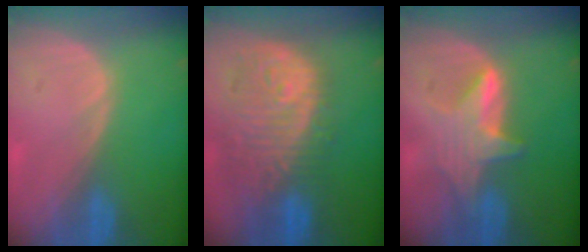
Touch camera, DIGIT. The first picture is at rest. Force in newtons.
{"total": 12.0, "press": 10.7, "slide": 5.5}
{"total": 5.8, "press": 5.7, "slide": 0.7}